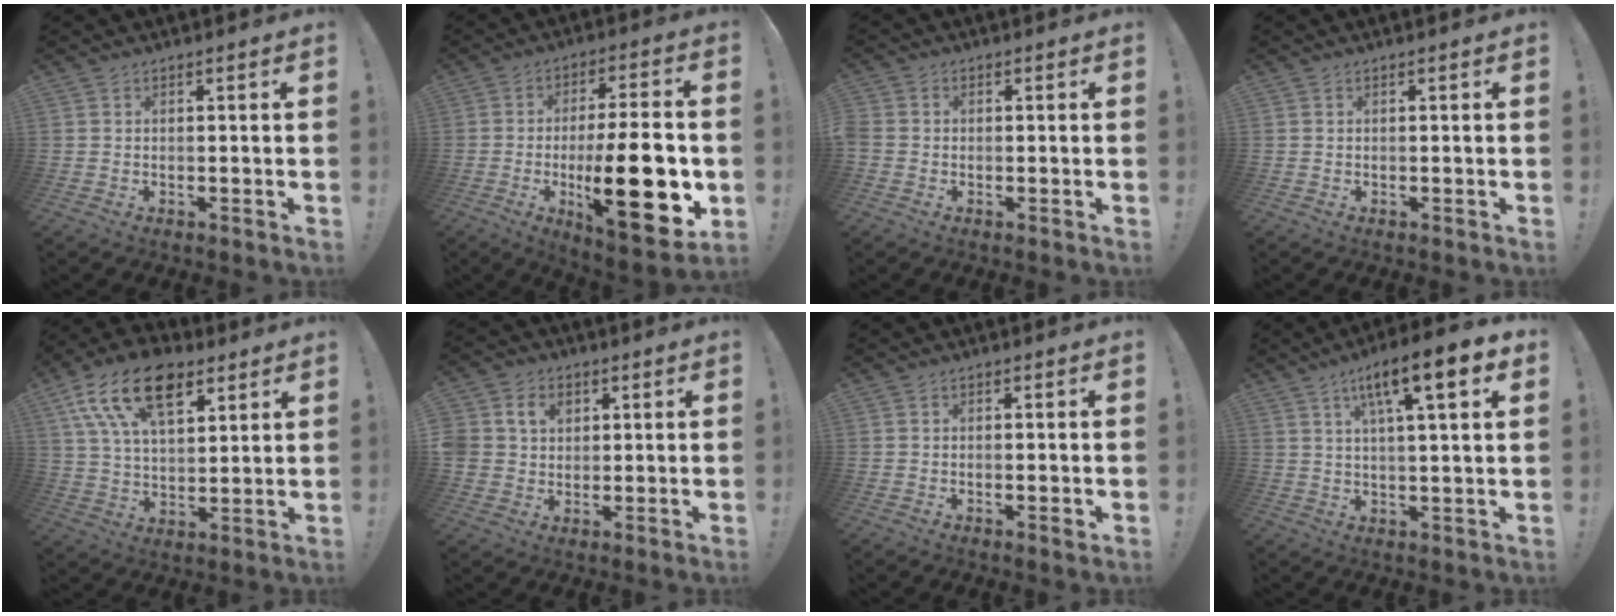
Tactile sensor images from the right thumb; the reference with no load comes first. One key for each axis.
{"total": 24.7, "fx": -4.5, "fy": 7.6, "fz": 23.1, "tx": -0.361, "ty": -0.003, "tz": -0.061}
{"total": 1.9, "fx": -0.6, "fy": 1.6, "fz": 0.9, "tx": -0.020, "ty": 0.010, "tz": -0.009}
{"total": 0.0}
{"total": 19.4, "fx": 10.2, "fy": 10.7, "fz": 12.5, "tx": -0.219, "ty": -0.046, "tz": 0.183}
{"total": 8.6, "fx": 3.1, "fy": 7.2, "fz": 3.5, "tx": -0.073, "ty": -0.001, "tz": 0.064}
{"total": 1.5, "fx": 0.0, "fy": 0.1, "fz": 1.5, "tx": -0.016, "ty": -0.004, "tz": -0.002}
{"total": 11.5, "fx": 5.1, "fy": 2.0, "fz": 10.1, "tx": -0.155, "ty": -0.020, "tz": 0.076}